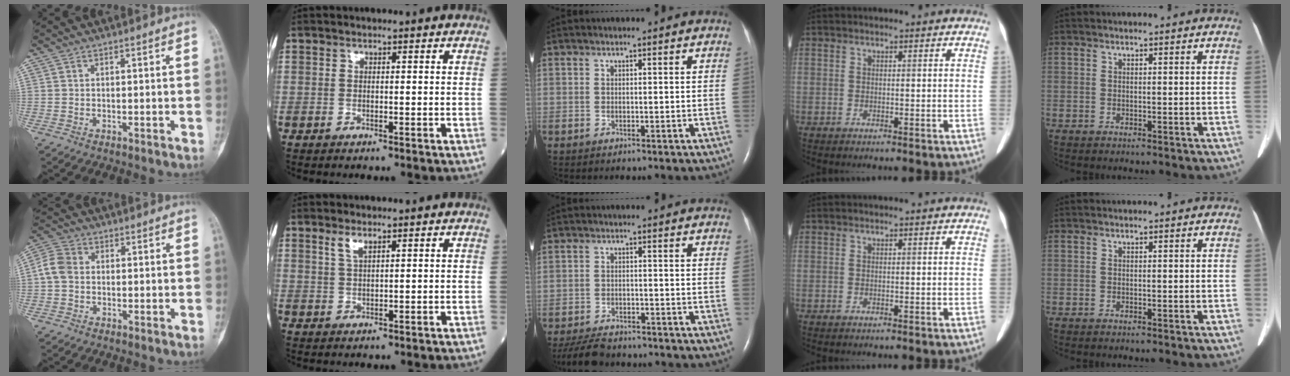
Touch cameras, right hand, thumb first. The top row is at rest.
{"thumb": {"total": 4.8, "force": [-0.1, 3.9, 2.9], "torque": [-0.057, 0.015, -0.011]}, "index": {"total": 2.1, "force": [1.4, 0.4, 1.5], "torque": [-0.034, -0.001, 0.030]}, "middle": {"total": 7.2, "force": [-6.5, 2.0, 2.5], "torque": [-0.047, -0.016, -0.106]}}